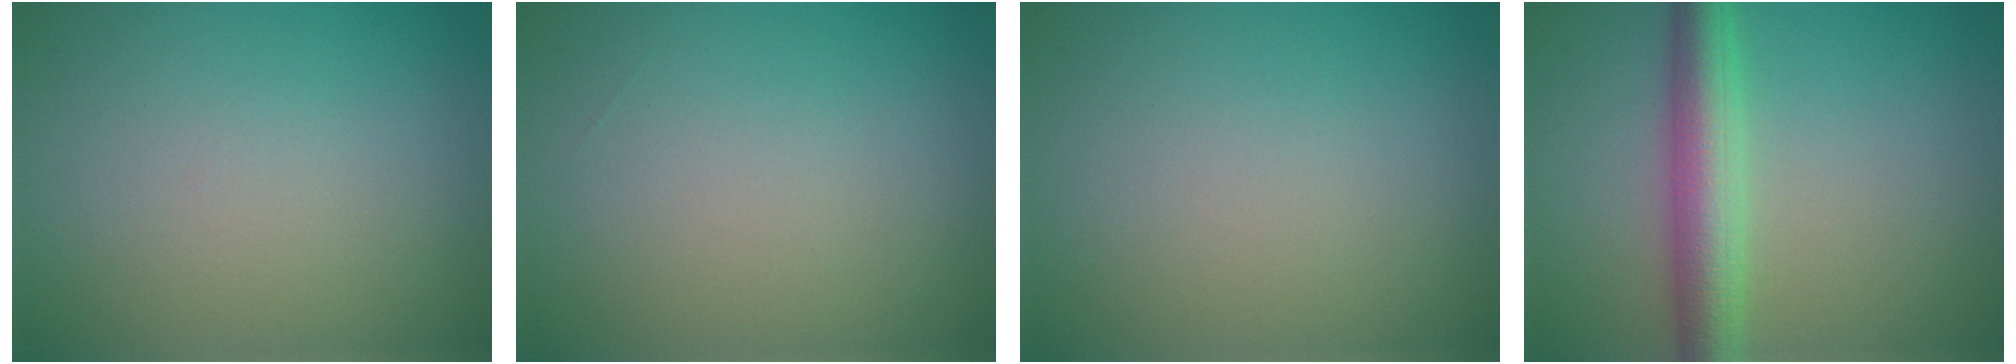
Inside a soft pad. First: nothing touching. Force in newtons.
{"total": 0.0}
{"total": 0.0}
{"total": 5.2, "press": 5.2, "slide": 0.2}